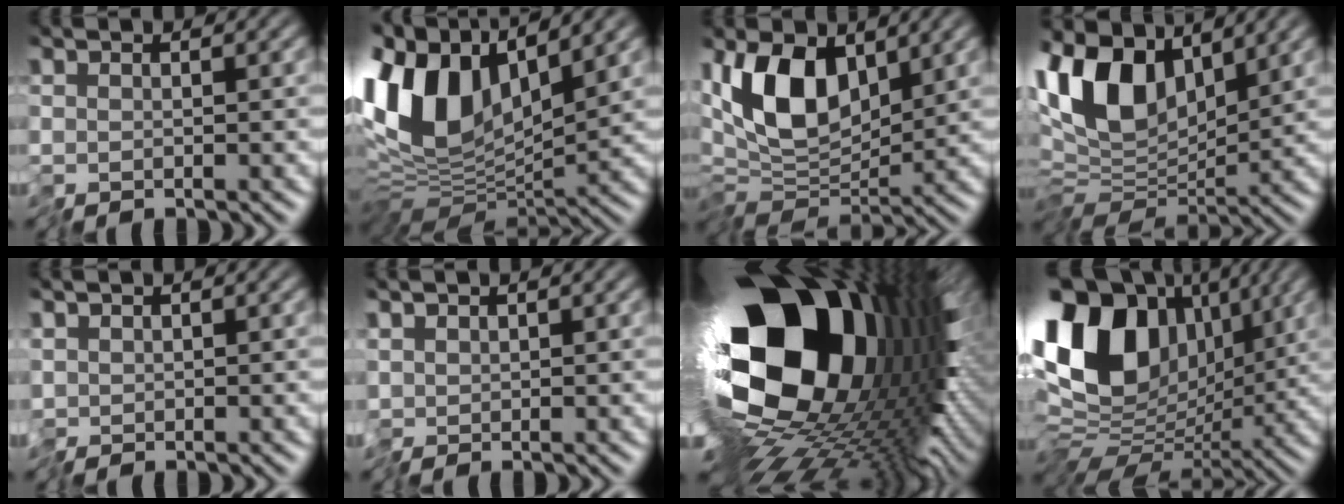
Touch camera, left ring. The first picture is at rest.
{"total": 12.3, "force": [4.2, 6.5, 9.6], "torque": [-0.213, 0.020, 0.065]}
{"total": 7.9, "force": [2.2, 4.2, 6.4], "torque": [-0.130, -0.005, 0.029]}
{"total": 11.2, "force": [4.3, 6.4, 8.1], "torque": [-0.180, 0.016, 0.072]}
{"total": 0.9, "force": [0.3, 0.8, 0.4], "torque": [-0.013, 0.001, 0.003]}
{"total": 1.2, "force": [0.4, 1.0, 0.5], "torque": [-0.018, 0.002, 0.004]}
{"total": 21.3, "force": [1.4, 13.8, 16.2], "torque": [-0.294, -0.062, 0.031]}
{"total": 15.7, "force": [4.3, 11.1, 10.3], "torque": [-0.212, 0.034, 0.061]}